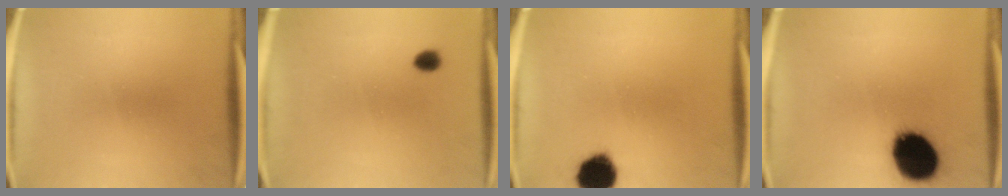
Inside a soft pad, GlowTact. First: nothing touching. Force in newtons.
{"total": 2.1}
{"total": 10.4}
{"total": 19.1}